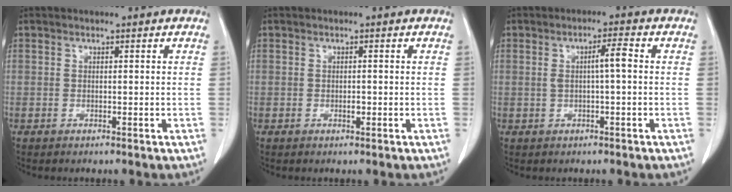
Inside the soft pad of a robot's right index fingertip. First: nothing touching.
{"total": 0.8, "force": [-0.2, 0.4, 0.7], "torque": [-0.014, 0.000, -0.003]}
{"total": 3.3, "force": [0.2, 0.2, 3.3], "torque": [-0.060, 0.005, 0.003]}